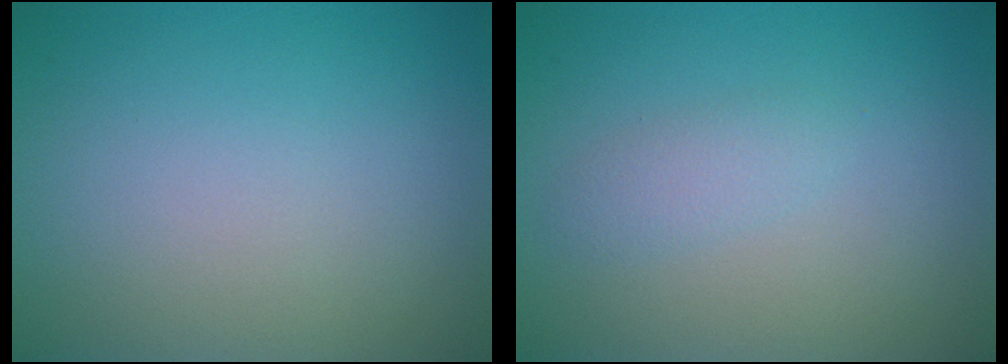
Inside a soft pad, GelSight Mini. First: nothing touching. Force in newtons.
{"total": 1.4, "press": 1.4, "slide": 0.0}